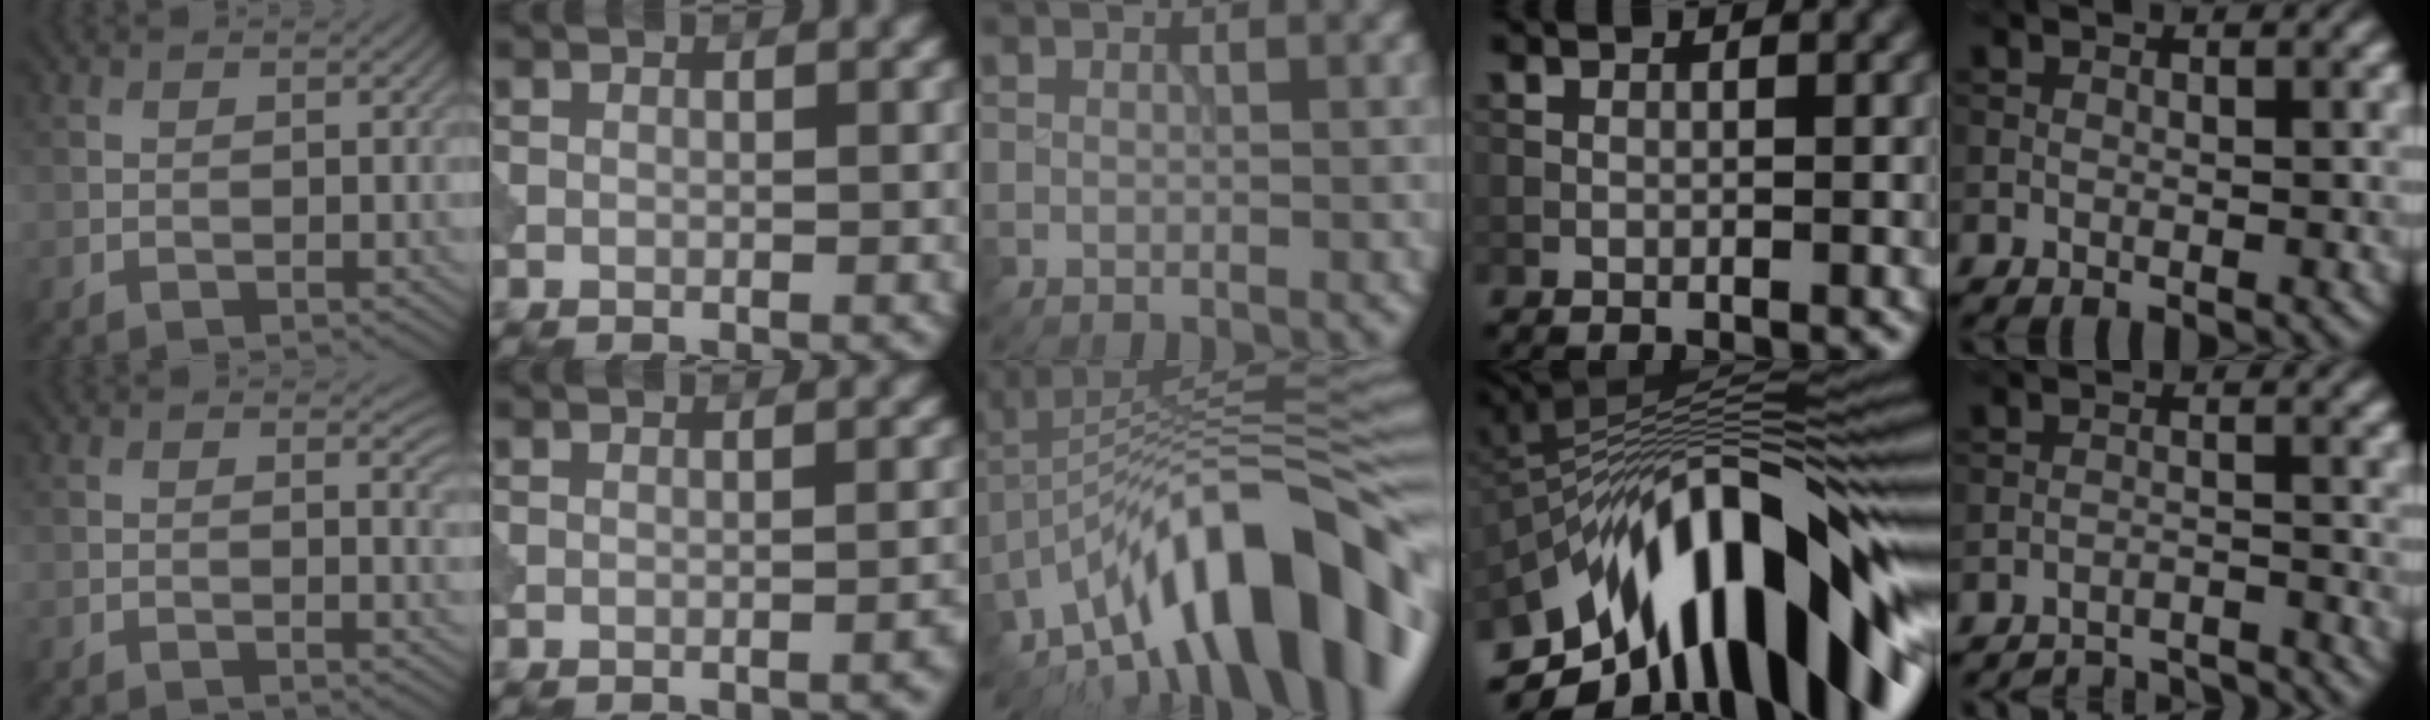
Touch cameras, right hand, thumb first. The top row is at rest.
{"thumb": {"total": 1.5, "force": [0.5, 0.5, 1.4], "torque": [-0.017, -0.006, 0.006]}, "index": {"total": 1.1, "force": [-0.6, 0.3, 0.9], "torque": [-0.010, 0.003, -0.008]}, "middle": {"total": 14.1, "force": [-7.6, 4.8, 10.9], "torque": [-0.159, 0.039, -0.136]}, "ring": {"total": 16.7, "force": [-6.3, 6.7, 13.9], "torque": [-0.192, 0.041, -0.124]}, "little": {"total": 6.5, "force": [-6.4, 1.1, 1.0], "torque": [-0.013, -0.001, -0.093]}}